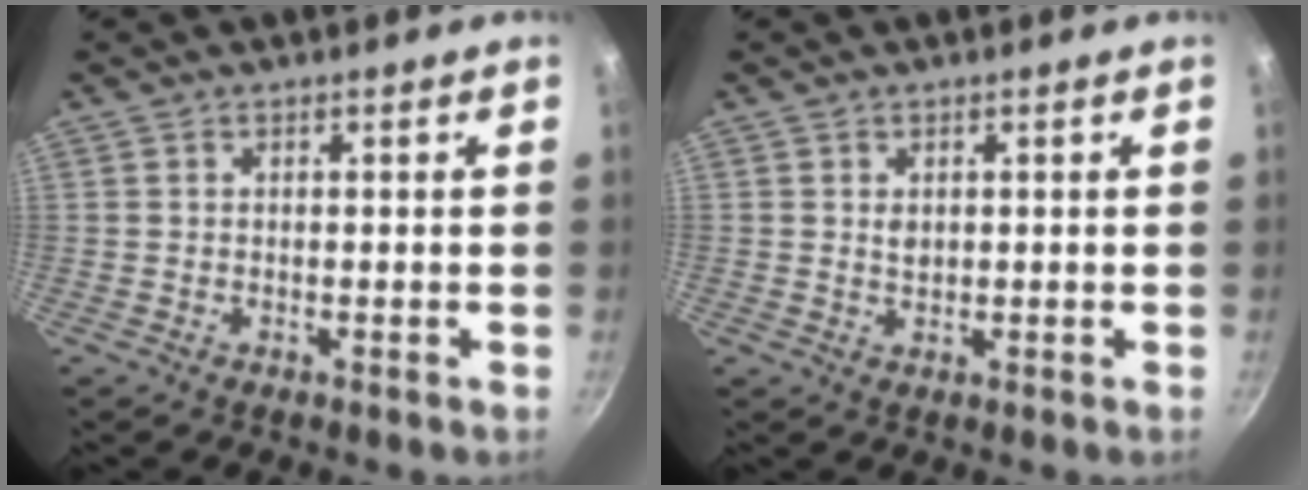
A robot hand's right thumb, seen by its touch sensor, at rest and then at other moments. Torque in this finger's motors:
{"motor_torque": [-0.03, 0.12, 0.47, 0.10, -0.01]}